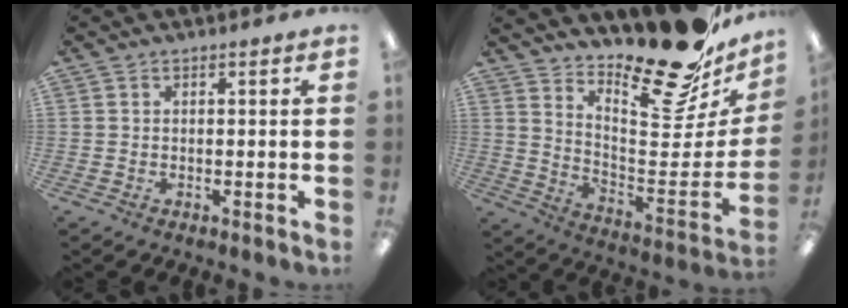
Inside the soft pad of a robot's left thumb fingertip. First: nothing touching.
{"total": 24.0, "force": [19.5, 6.5, 12.4], "torque": [-0.142, -0.155, 0.313]}